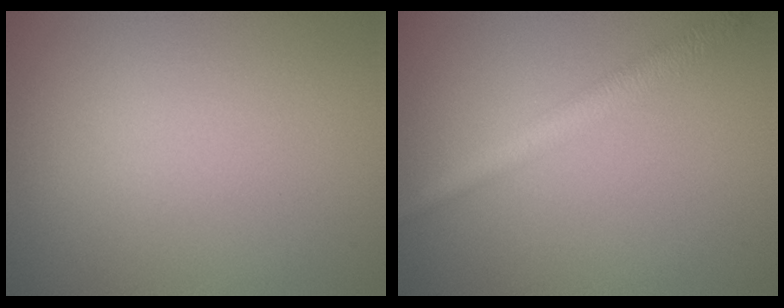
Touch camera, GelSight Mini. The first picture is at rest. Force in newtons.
{"total": 2.6, "press": 2.6, "slide": 0.1}